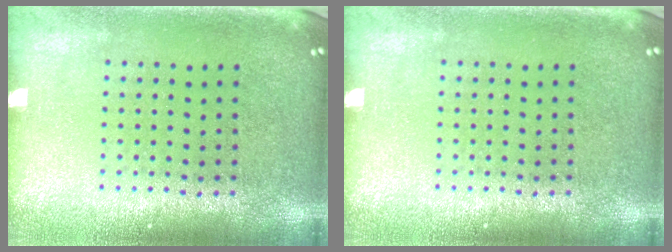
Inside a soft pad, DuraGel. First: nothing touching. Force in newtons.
{"total": 0.0}